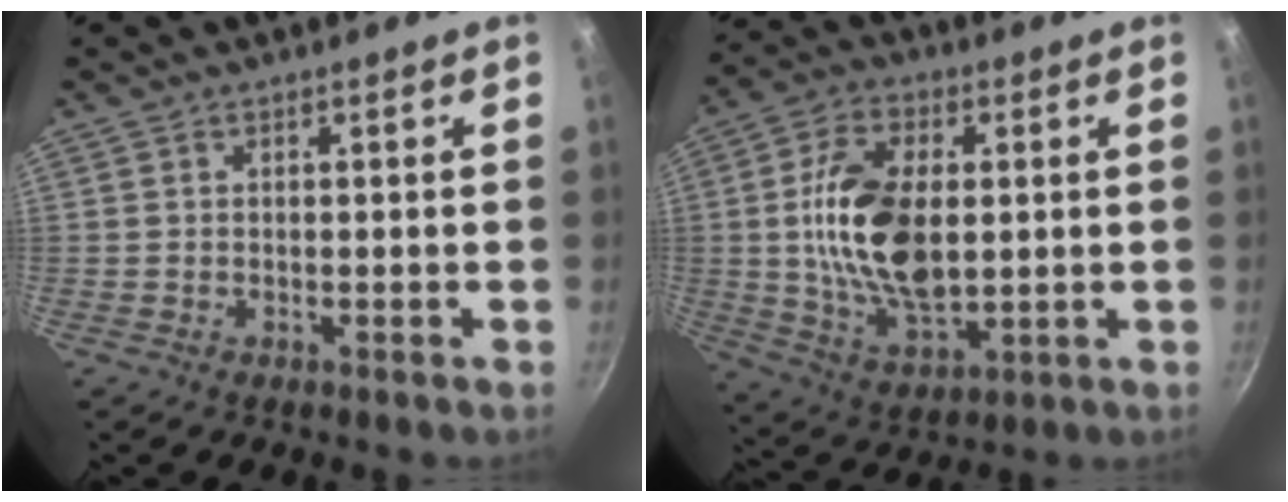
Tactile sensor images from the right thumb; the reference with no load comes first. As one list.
[{"total": 17.3, "force": [1.1, 9.6, 14.4], "torque": [-0.258, -0.008, 0.028]}]